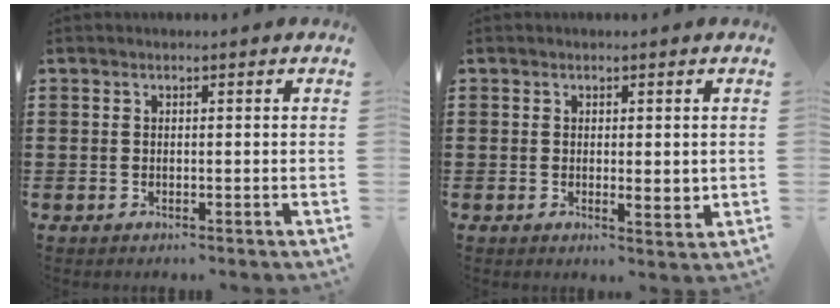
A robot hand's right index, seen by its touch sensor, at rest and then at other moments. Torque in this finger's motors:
{"motor_torque": [0.00, 0.05, 0.16, 0.00]}